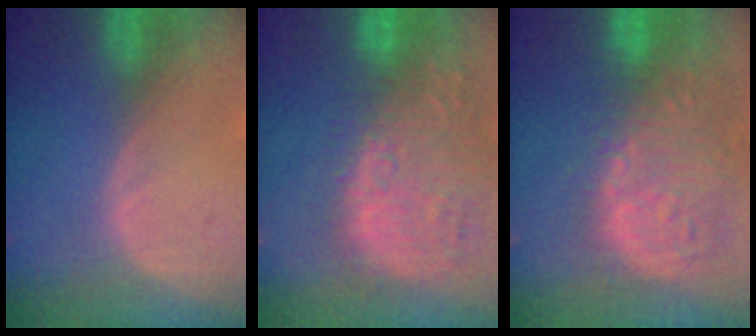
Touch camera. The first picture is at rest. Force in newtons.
{"total": 15.5, "press": 13.1, "slide": 8.3}
{"total": 15.3, "press": 12.6, "slide": 8.7}